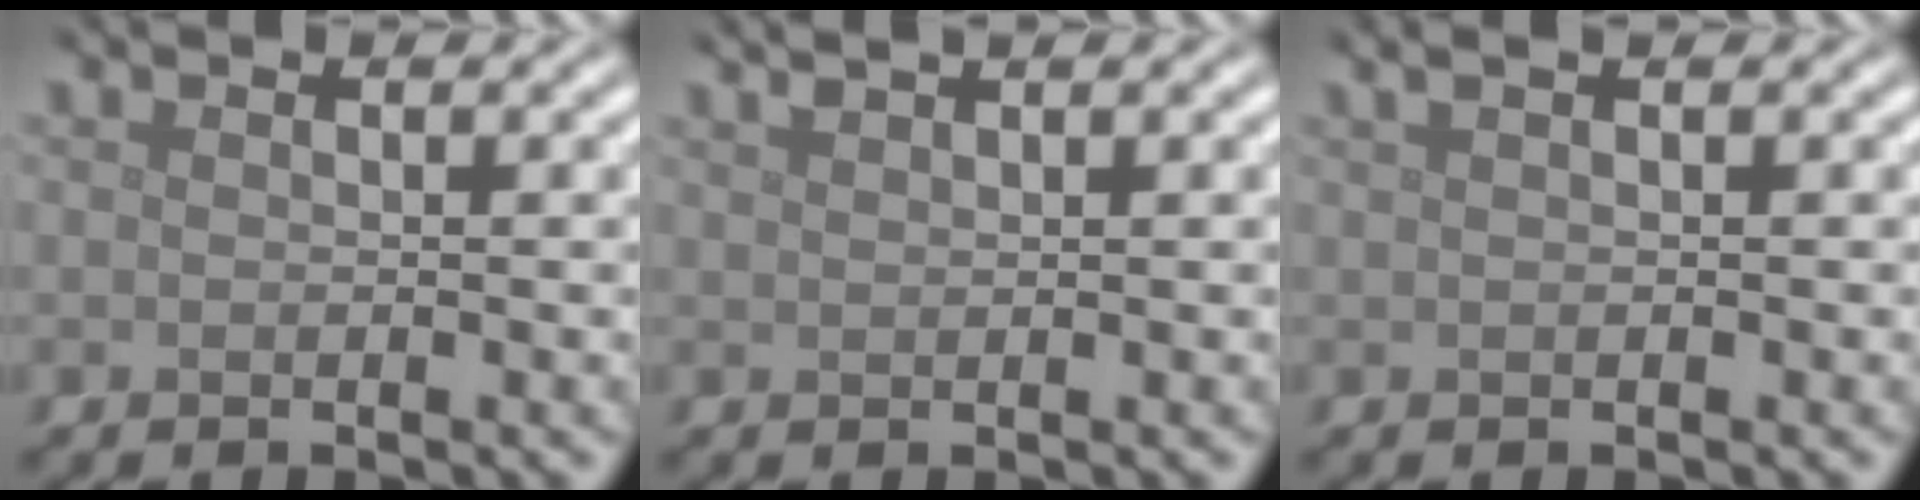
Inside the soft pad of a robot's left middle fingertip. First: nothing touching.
{"total": 2.0, "force": [1.6, 0.6, 1.1], "torque": [-0.008, 0.006, 0.019]}
{"total": 2.6, "force": [1.4, 1.2, 1.8], "torque": [-0.020, 0.014, 0.005]}